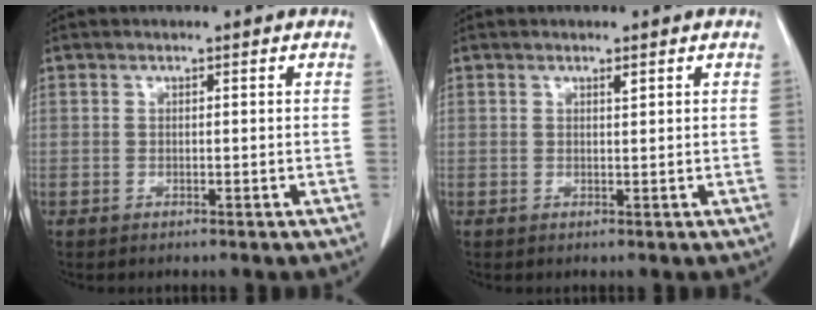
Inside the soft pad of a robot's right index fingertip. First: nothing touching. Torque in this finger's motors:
{"motor_torque": [-0.02, 0.02, -0.01, 0.00]}